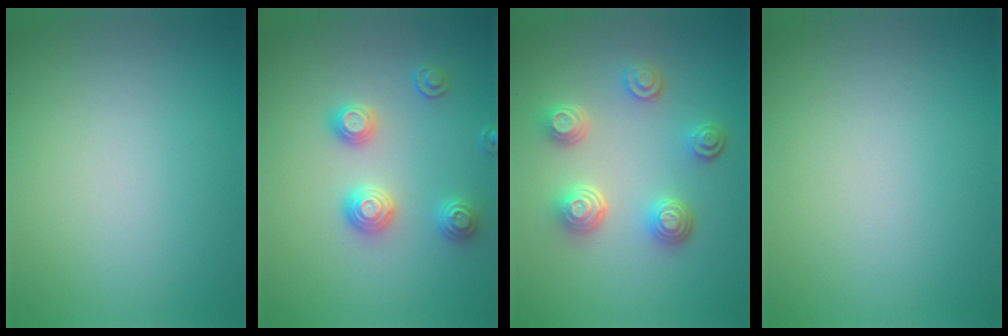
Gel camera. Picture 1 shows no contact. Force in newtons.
{"total": 2.9, "press": 2.7, "slide": 1.1}
{"total": 4.3, "press": 3.4, "slide": 2.6}
{"total": 0.0}